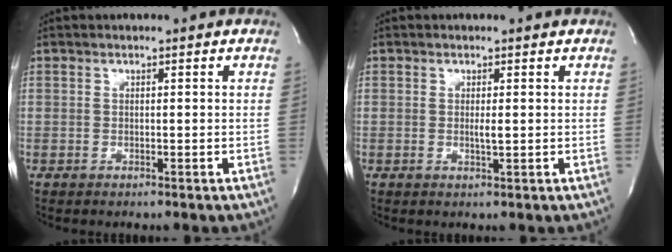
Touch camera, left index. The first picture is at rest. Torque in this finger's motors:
{"motor_torque": [0.14, 0.04, 0.03, 0.00]}